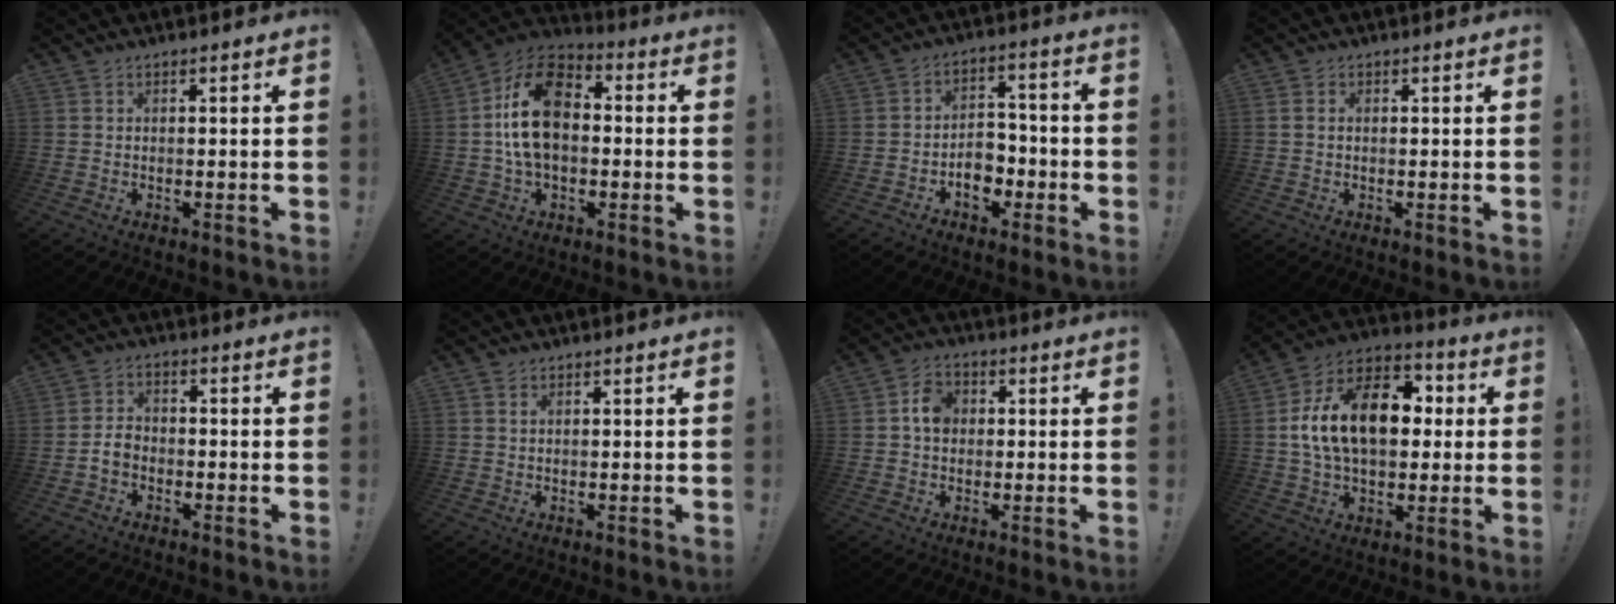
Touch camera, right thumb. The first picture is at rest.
{"total": 18.7, "force": [1.4, 12.4, 13.9], "torque": [-0.251, 0.017, 0.021]}
{"total": 8.9, "force": [-3.4, 6.4, 5.3], "torque": [-0.074, 0.022, -0.056]}
{"total": 1.1, "force": [0.1, 0.9, 0.6], "torque": [-0.021, 0.008, 0.004]}
{"total": 4.3, "force": [-2.0, 3.0, 2.3], "torque": [-0.044, 0.011, -0.036]}
{"total": 0.9, "force": [0.5, 0.6, 0.5], "torque": [-0.010, 0.000, 0.009]}
{"total": 6.3, "force": [0.5, 5.0, 3.8], "torque": [-0.060, 0.012, 0.010]}
{"total": 21.3, "force": [2.7, 13.5, 16.2], "torque": [-0.268, 0.012, 0.054]}